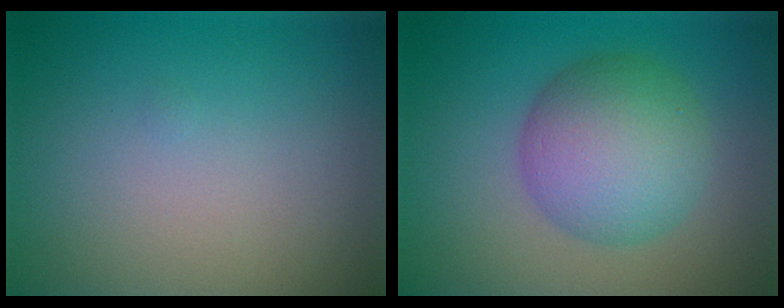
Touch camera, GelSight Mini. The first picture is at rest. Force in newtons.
{"total": 6.9, "press": 6.9, "slide": 0.1}